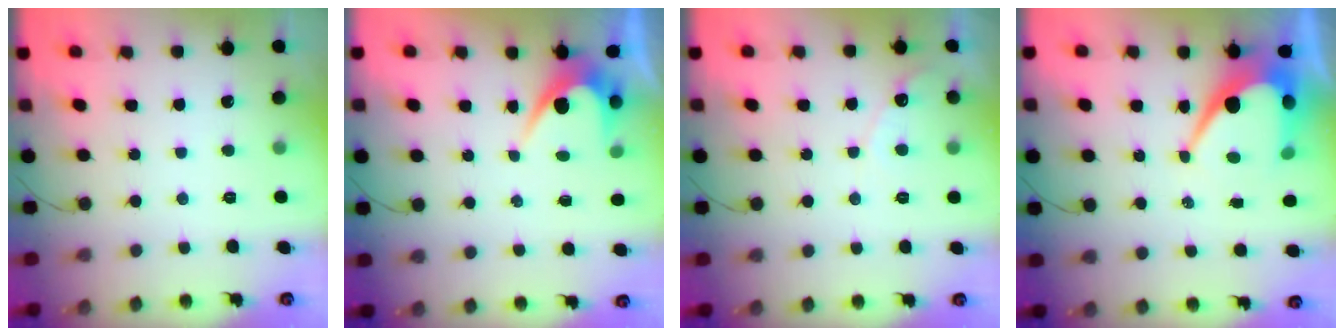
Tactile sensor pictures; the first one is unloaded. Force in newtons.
{"total": 4.2, "press": 4.2, "slide": 0.3}
{"total": 4.2, "press": 4.2, "slide": 0.2}
{"total": 11.7, "press": 11.7, "slide": 0.8}